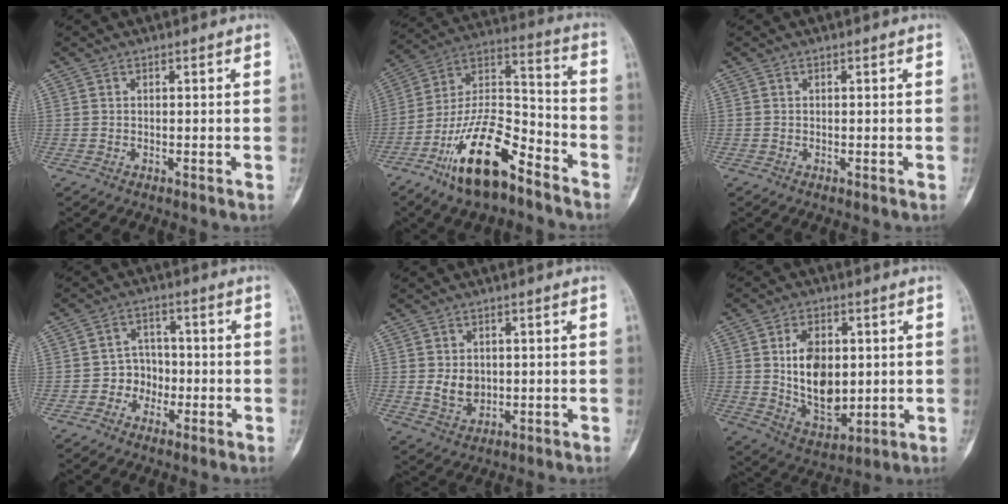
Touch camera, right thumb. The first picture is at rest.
{"total": 18.6, "force": [-11.6, 7.2, 12.7], "torque": [-0.219, 0.084, -0.213]}
{"total": 0.0}
{"total": 5.2, "force": [-1.6, 4.6, 1.7], "torque": [0.009, 0.019, -0.038]}
{"total": 5.0, "force": [0.3, 3.9, 3.1], "torque": [-0.036, -0.007, 0.016]}
{"total": 13.8, "force": [1.6, 8.8, 10.5], "torque": [-0.142, -0.016, 0.040]}